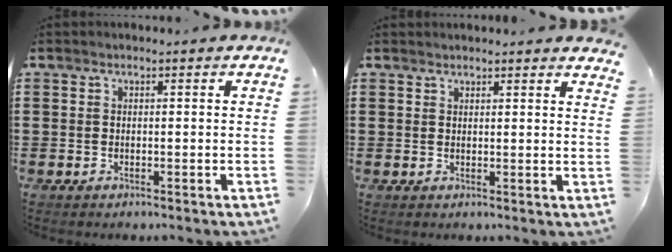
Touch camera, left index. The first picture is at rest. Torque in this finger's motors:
{"motor_torque": [0.24, -0.38, 0.04, 0.01]}